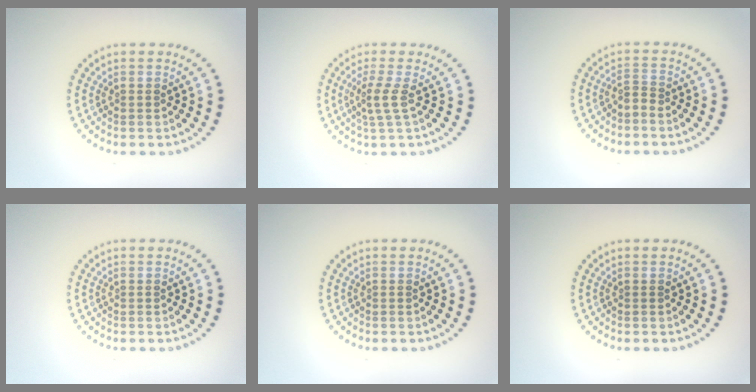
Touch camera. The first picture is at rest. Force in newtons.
{"total": 2.2, "press": 1.6, "slide": 1.5}
{"total": 1.0, "press": 0.4, "slide": 0.9}
{"total": 0.0}
{"total": 0.0}
{"total": 0.0}